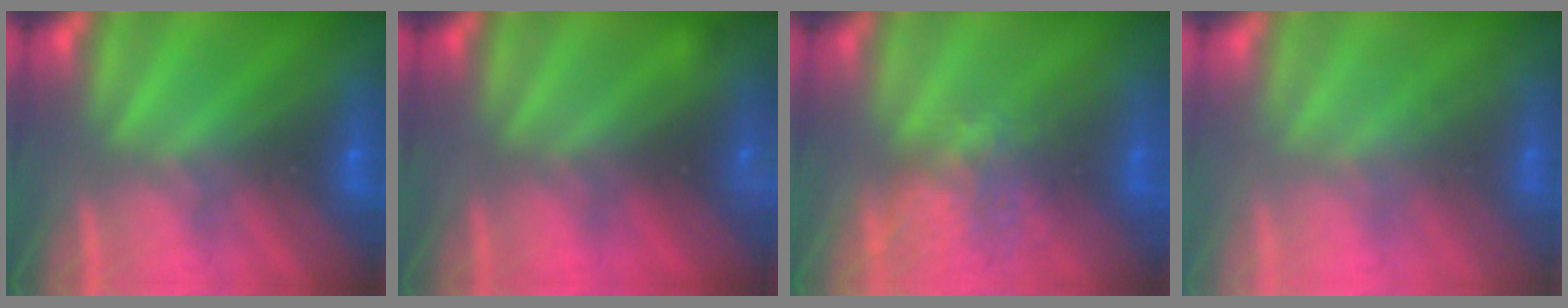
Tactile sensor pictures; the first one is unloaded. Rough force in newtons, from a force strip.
{"total": 2.4}
{"total": 3.6}
{"total": 2.2}